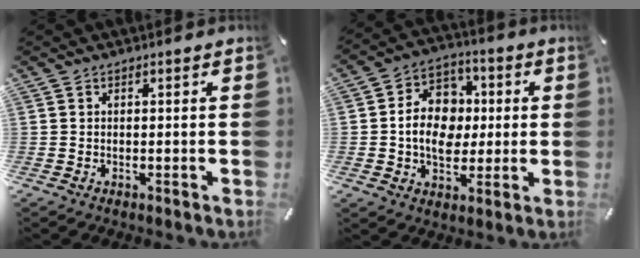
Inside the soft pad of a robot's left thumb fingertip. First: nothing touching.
{"total": 12.0, "force": [-0.6, 10.0, 6.7], "torque": [-0.114, 0.020, -0.007]}